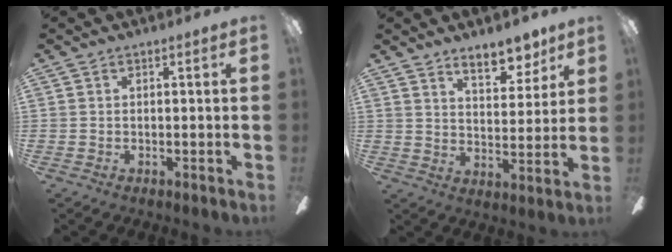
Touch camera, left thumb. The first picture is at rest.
{"total": 9.2, "force": [7.4, 3.6, 4.1], "torque": [-0.043, -0.043, 0.127]}